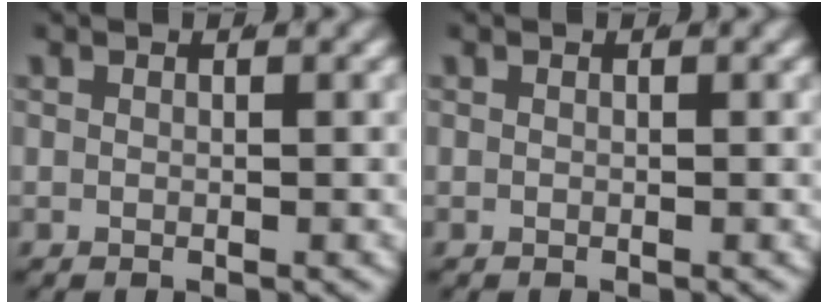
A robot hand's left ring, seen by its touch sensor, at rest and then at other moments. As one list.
[{"total": 0.0}]